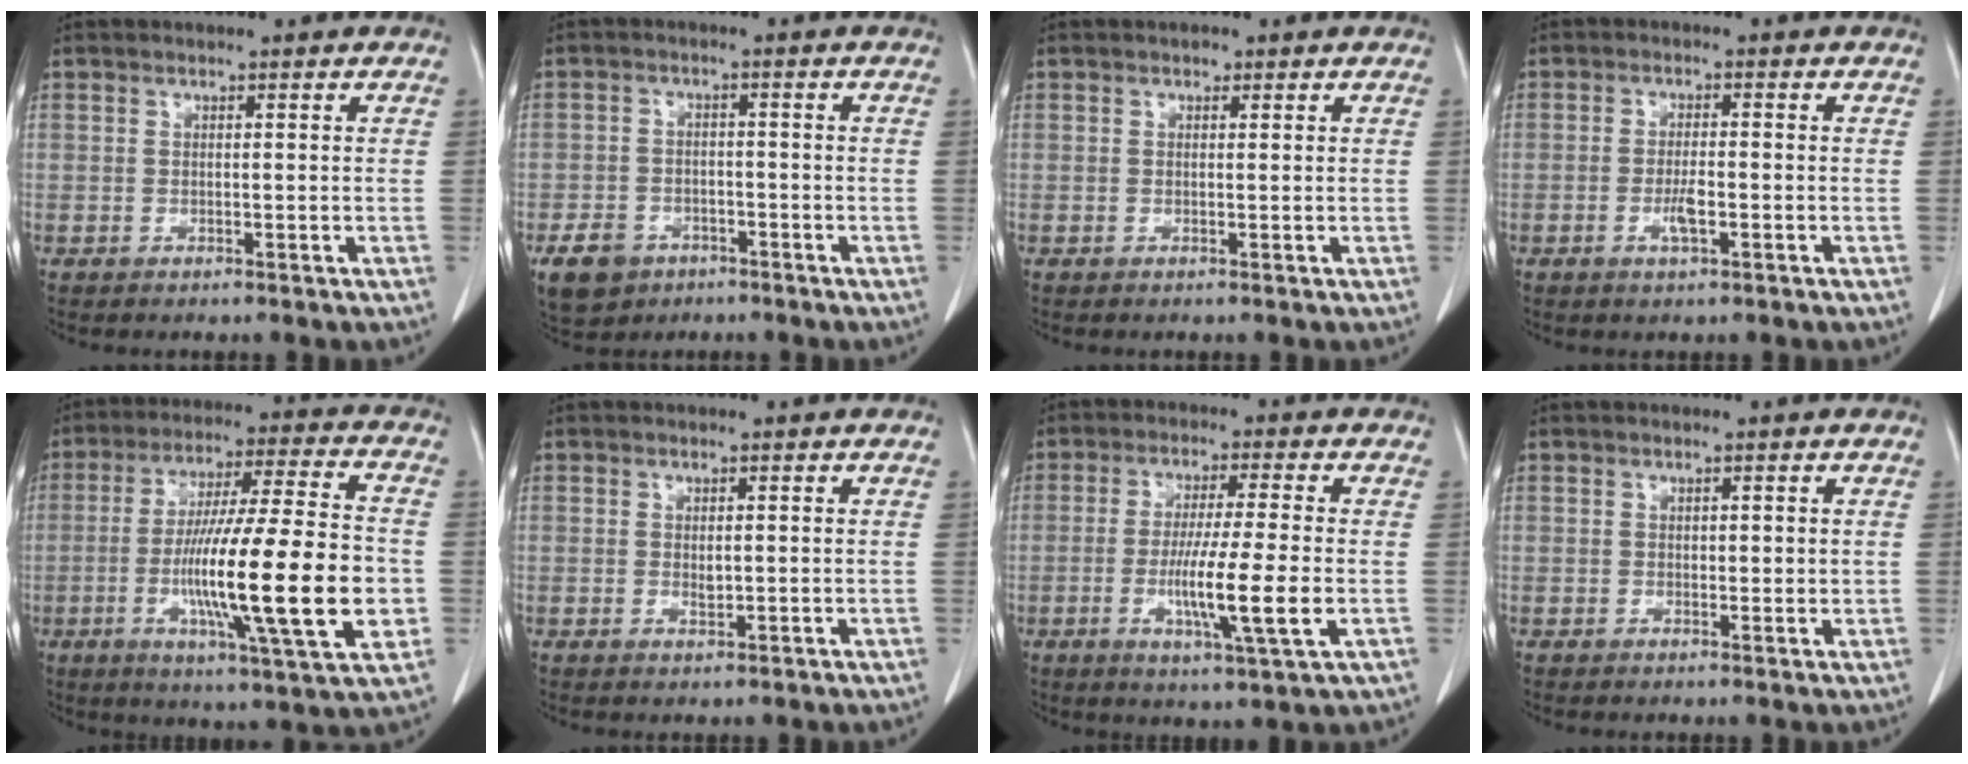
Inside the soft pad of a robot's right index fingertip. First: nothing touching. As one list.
[{"total": 6.2, "force": [-3.6, 4.6, 2.0], "torque": [-0.043, 0.003, -0.055]}, {"total": 0.7, "force": [0.4, 0.5, 0.2], "torque": [-0.002, -0.001, 0.003]}, {"total": 3.1, "force": [-1.0, 0.6, 2.8], "torque": [-0.055, -0.001, -0.015]}, {"total": 21.5, "force": [-4.1, 1.3, 21.0], "torque": [-0.336, -0.012, -0.064]}, {"total": 1.1, "force": [0.1, 0.6, 1.0], "torque": [-0.016, -0.003, 0.007]}, {"total": 10.4, "force": [-2.2, -0.3, 10.2], "torque": [-0.181, -0.021, -0.040]}, {"total": 1.3, "force": [0.4, 0.7, 1.0], "torque": [-0.012, -0.002, 0.005]}]